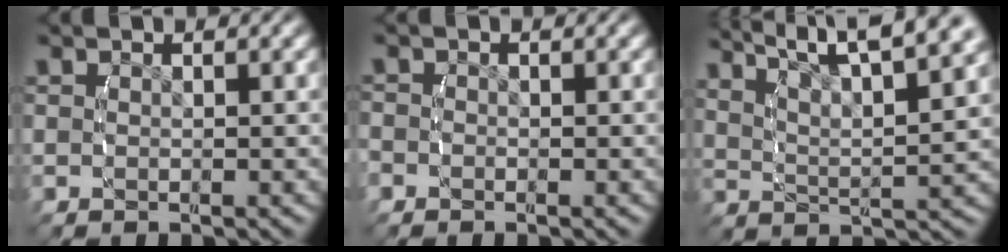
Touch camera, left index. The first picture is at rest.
{"total": 2.6, "force": [-0.7, 2.4, 0.6], "torque": [-0.030, -0.007, -0.021]}
{"total": 8.6, "force": [5.3, 3.6, 5.7], "torque": [-0.089, 0.009, 0.071]}